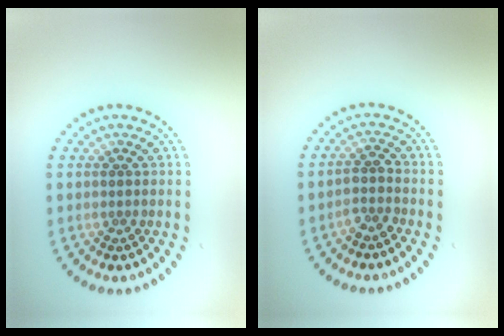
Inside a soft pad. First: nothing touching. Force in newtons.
{"total": 1.7, "press": 1.3, "slide": 1.0}